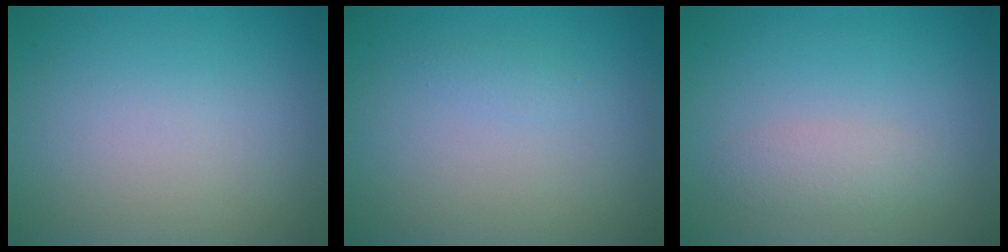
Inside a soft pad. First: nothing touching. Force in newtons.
{"total": 0.6, "press": 0.6, "slide": 0.0}
{"total": 1.7, "press": 1.7, "slide": 0.1}